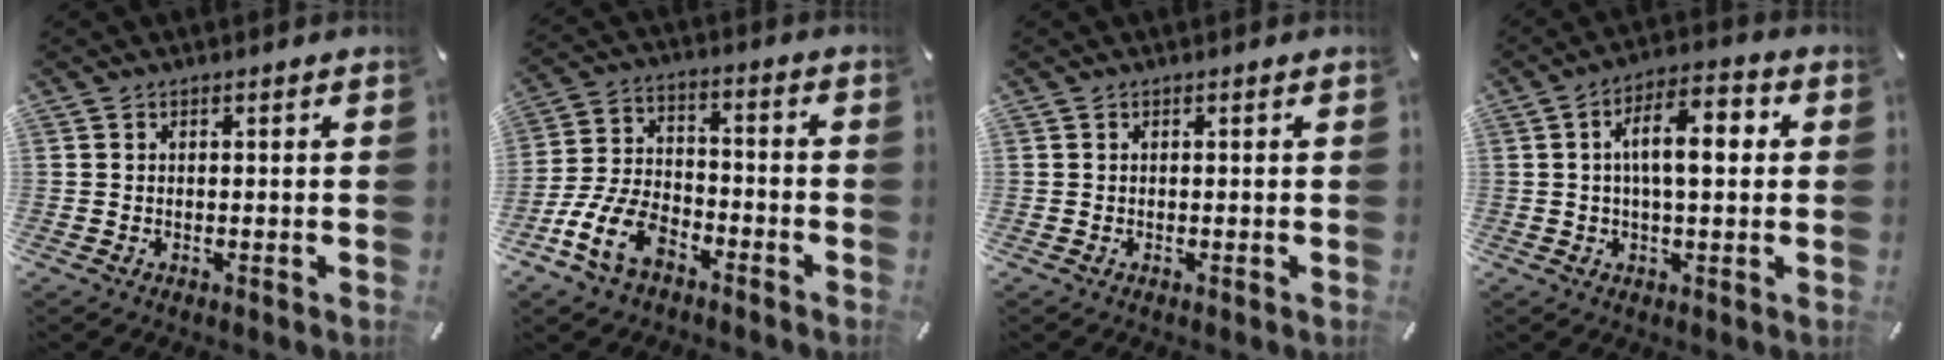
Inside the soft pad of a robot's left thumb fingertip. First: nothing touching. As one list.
[{"total": 12.7, "force": [-7.4, 7.7, 6.8], "torque": [-0.143, 0.042, -0.137]}, {"total": 0.0}, {"total": 10.7, "force": [1.8, 4.2, 9.6], "torque": [-0.164, 0.004, 0.022]}]